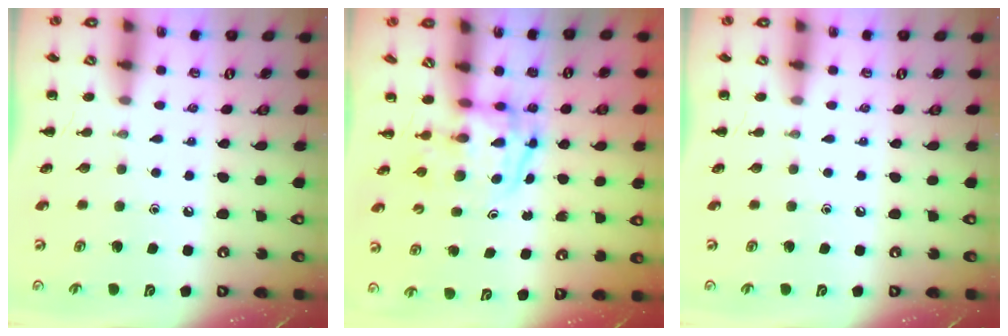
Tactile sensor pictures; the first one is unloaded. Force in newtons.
{"total": 4.0, "press": 3.9, "slide": 0.6}
{"total": 0.0}